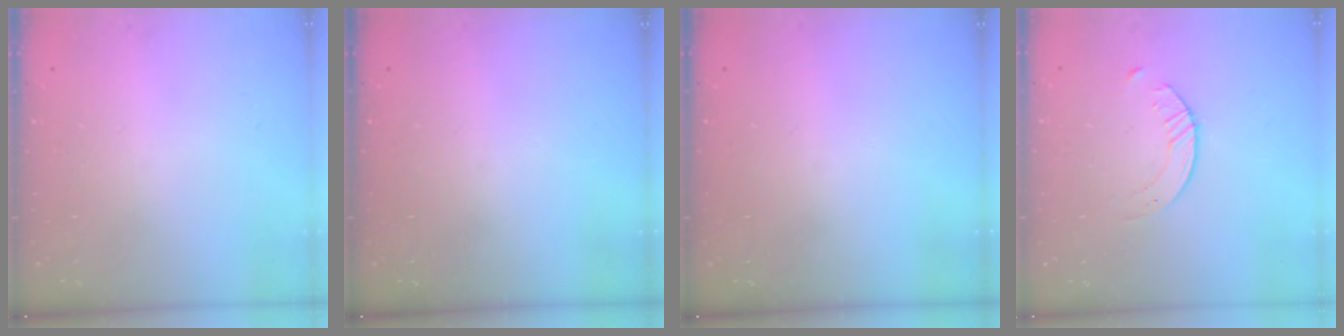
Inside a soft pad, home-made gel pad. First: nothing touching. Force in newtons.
{"total": 0.0}
{"total": 0.0}
{"total": 2.1, "press": 2.0, "slide": 0.3}